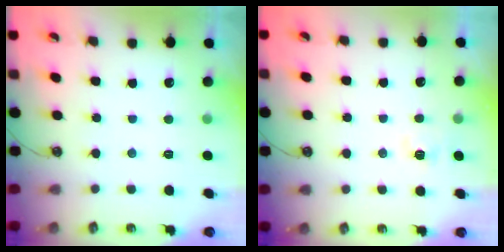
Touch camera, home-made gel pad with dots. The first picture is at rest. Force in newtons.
{"total": 2.7, "press": 2.6, "slide": 0.3}